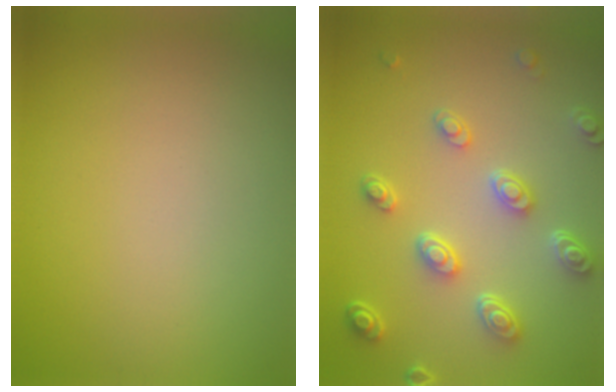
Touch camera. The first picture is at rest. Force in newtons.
{"total": 4.6, "press": 3.7, "slide": 2.8}